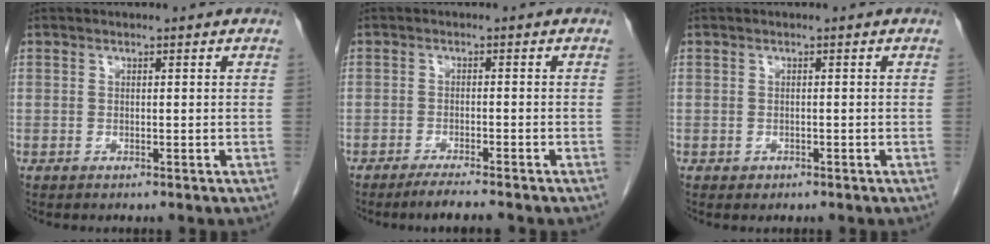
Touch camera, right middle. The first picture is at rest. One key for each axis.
{"total": 4.1, "fx": -3.5, "fy": -0.2, "fz": 2.1, "tx": -0.036, "ty": -0.009, "tz": -0.058}
{"total": 0.6, "fx": -0.3, "fy": 0.5, "fz": 0.1, "tx": -0.005, "ty": 0.002, "tz": -0.003}